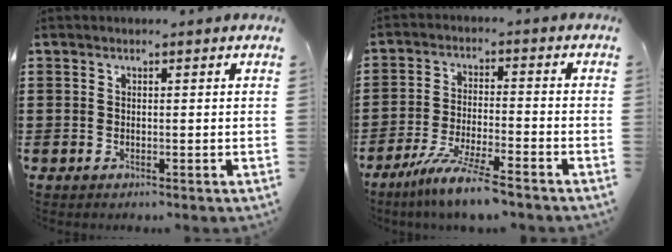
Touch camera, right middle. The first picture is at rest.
{"total": 7.7, "force": [-6.4, -0.1, 4.2], "torque": [-0.089, -0.014, -0.122]}